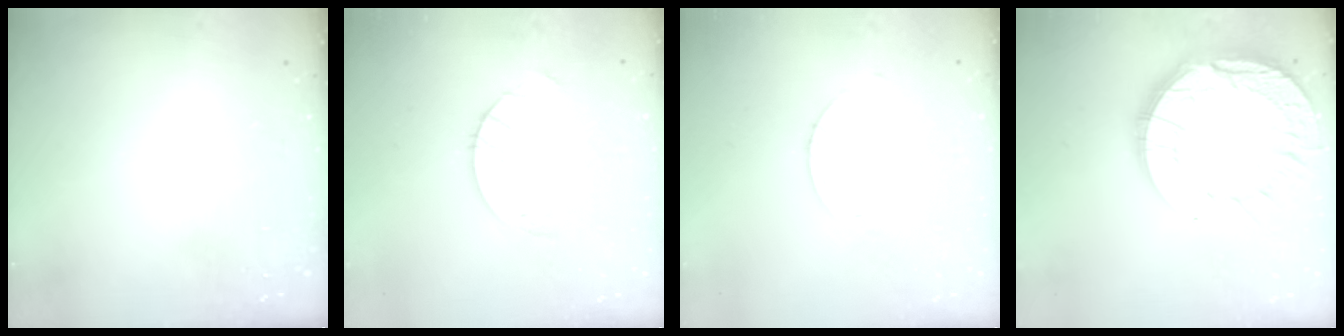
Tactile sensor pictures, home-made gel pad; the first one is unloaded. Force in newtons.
{"total": 4.9, "press": 4.9, "slide": 0.5}
{"total": 1.8, "press": 1.8, "slide": 0.1}
{"total": 20.2, "press": 20.1, "slide": 1.8}